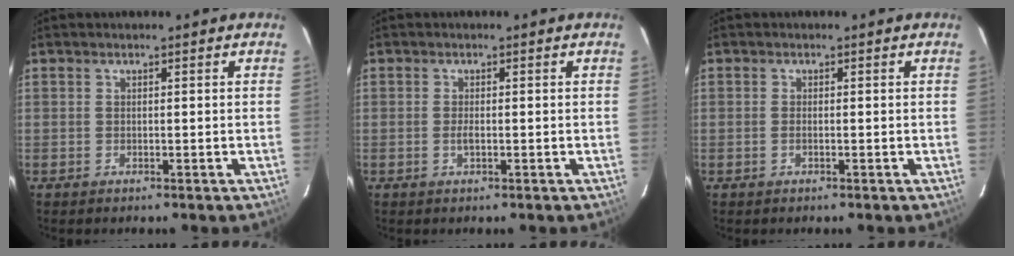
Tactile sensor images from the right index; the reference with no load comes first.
{"total": 1.3, "force": [-0.3, 0.5, 1.1], "torque": [-0.023, -0.001, -0.006]}
{"total": 0.7, "force": [-0.2, 0.2, 0.6], "torque": [-0.014, 0.000, -0.005]}